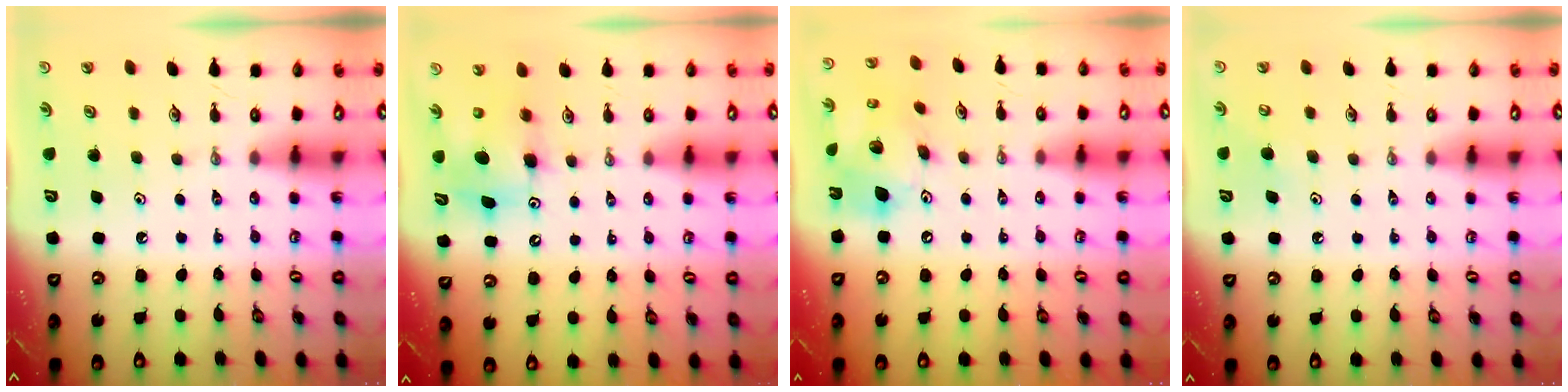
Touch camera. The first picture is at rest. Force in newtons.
{"total": 9.8, "press": 9.6, "slide": 2.0}
{"total": 14.8, "press": 14.7, "slide": 2.0}
{"total": 5.5, "press": 5.5, "slide": 0.8}